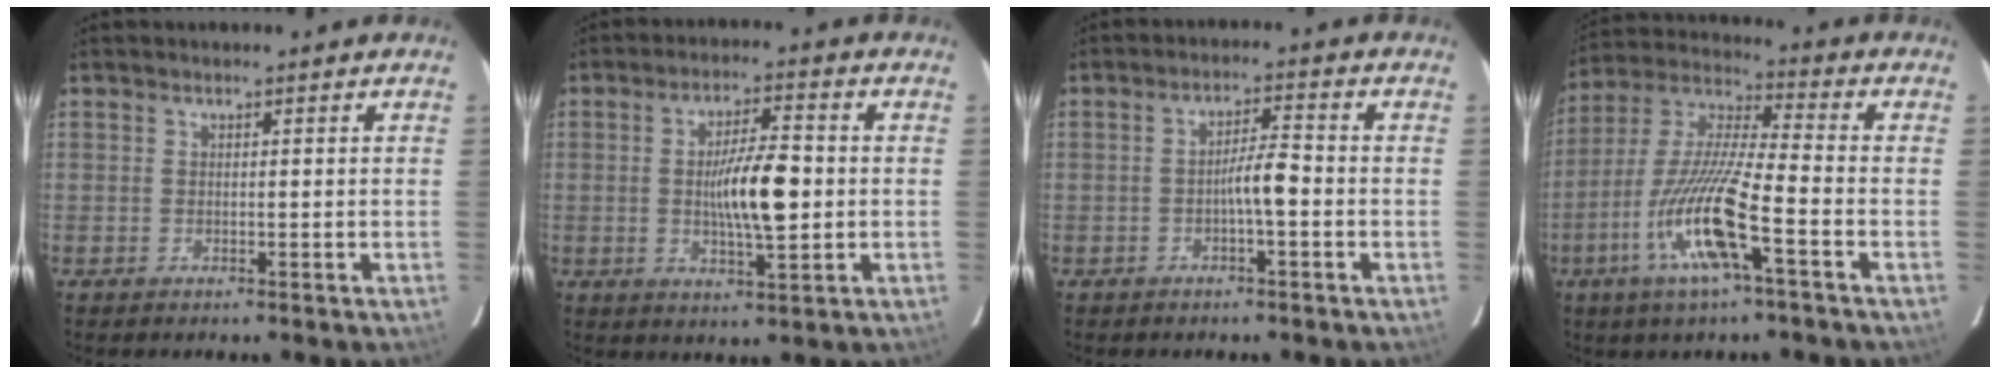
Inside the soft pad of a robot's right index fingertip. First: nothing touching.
{"total": 9.1, "force": [-0.4, 1.6, 8.9], "torque": [-0.158, 0.003, -0.007]}
{"total": 4.1, "force": [-1.3, 0.4, 3.9], "torque": [-0.062, 0.010, -0.021]}
{"total": 14.8, "force": [-5.8, 1.1, 13.6], "torque": [-0.281, -0.009, -0.113]}